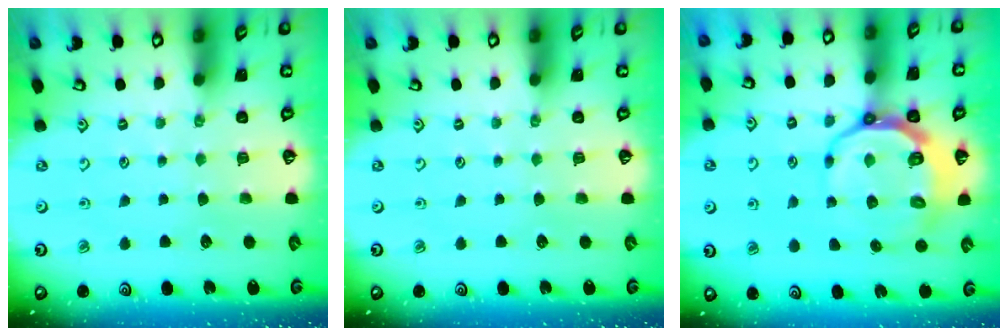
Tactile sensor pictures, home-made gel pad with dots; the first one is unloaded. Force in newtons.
{"total": 0.0}
{"total": 10.2, "press": 9.5, "slide": 3.7}